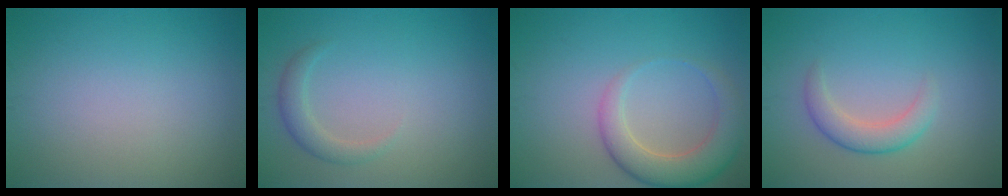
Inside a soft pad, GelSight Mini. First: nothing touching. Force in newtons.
{"total": 1.8, "press": 1.8, "slide": 0.2}
{"total": 4.9, "press": 4.9, "slide": 0.5}
{"total": 2.8, "press": 2.8, "slide": 0.2}